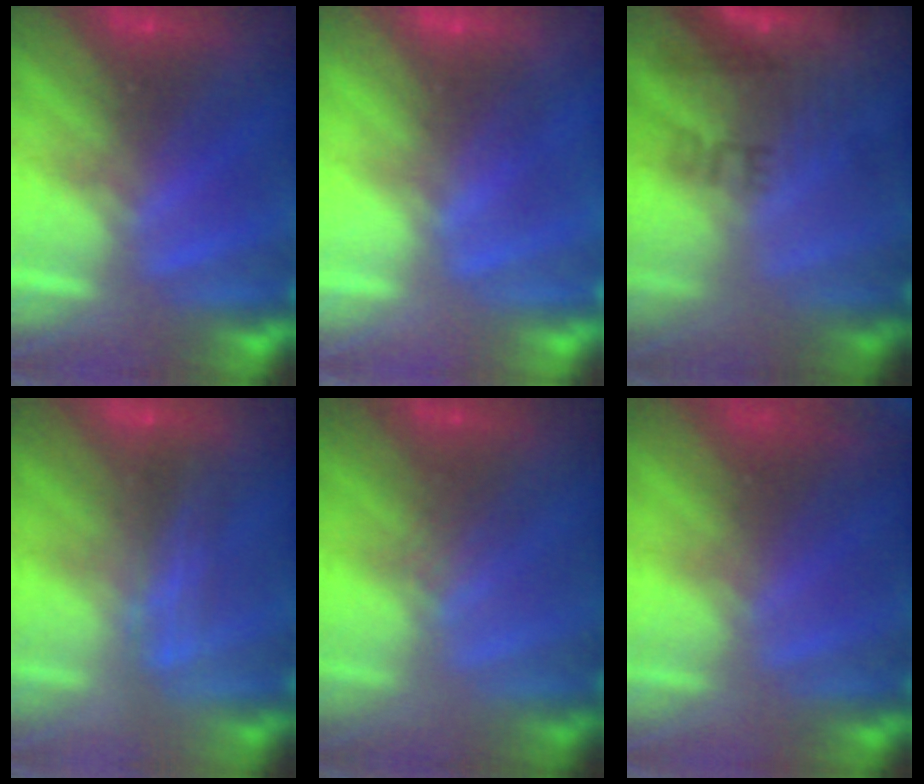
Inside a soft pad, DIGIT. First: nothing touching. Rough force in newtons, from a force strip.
{"total": 2.7}
{"total": 6.1}
{"total": 2.5}
{"total": 2.5}
{"total": 10.6}